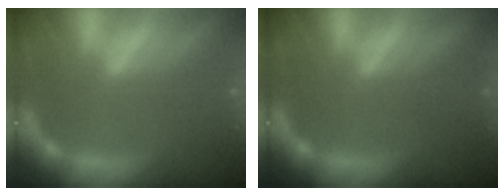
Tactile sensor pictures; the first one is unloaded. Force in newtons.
{"total": 1.5}